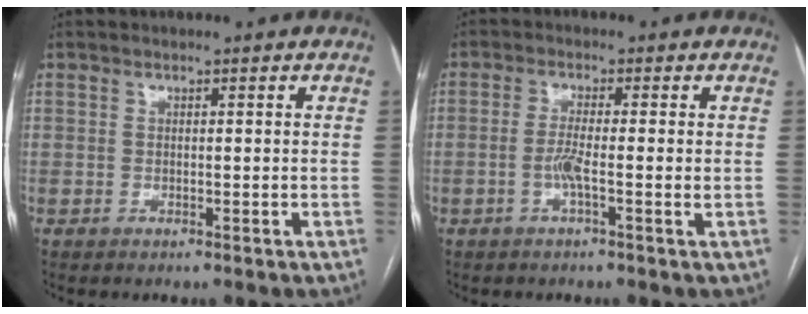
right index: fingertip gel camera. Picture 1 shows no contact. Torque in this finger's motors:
{"motor_torque": [0.15, 0.13, 0.02, 0.03]}